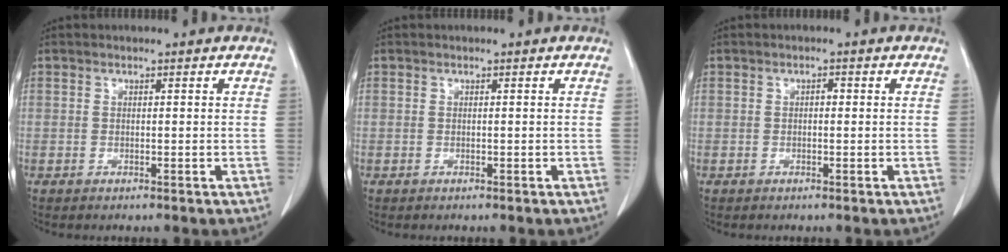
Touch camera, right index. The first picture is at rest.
{"total": 0.0}
{"total": 0.8, "force": [0.0, 0.5, 0.7], "torque": [-0.009, 0.003, -0.001]}